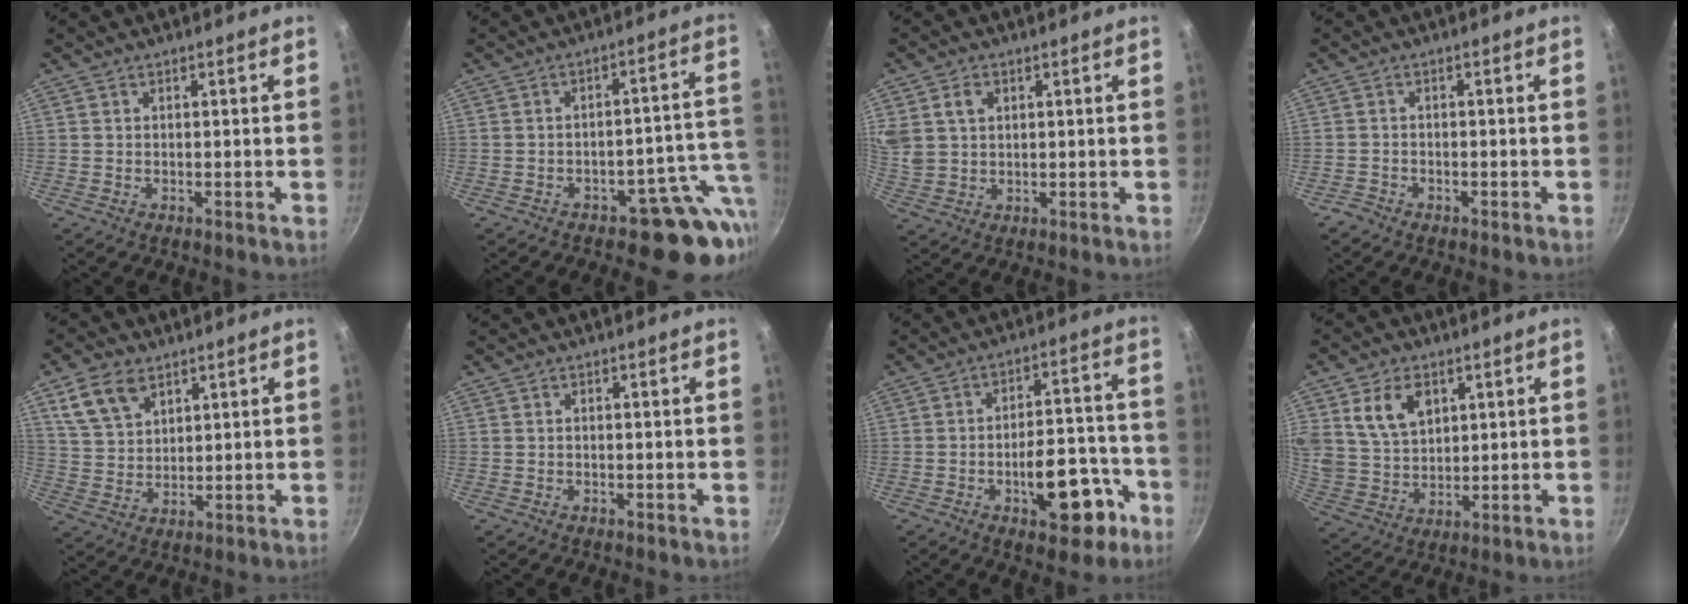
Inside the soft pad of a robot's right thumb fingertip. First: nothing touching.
{"total": 11.3, "force": [-4.5, 6.7, 7.8], "torque": [-0.021, 0.039, -0.055]}
{"total": 8.2, "force": [2.9, 6.4, 4.3], "torque": [-0.077, -0.003, 0.062]}
{"total": 1.6, "force": [-1.4, 0.7, 0.2], "torque": [-0.012, 0.017, -0.026]}
{"total": 9.0, "force": [5.0, 5.6, 5.0], "torque": [-0.081, -0.011, 0.102]}
{"total": 0.0}
{"total": 13.8, "force": [-6.1, 6.7, 10.4], "torque": [-0.104, 0.058, -0.075]}
{"total": 10.8, "force": [4.2, 7.7, 6.4], "torque": [-0.101, -0.019, 0.087]}